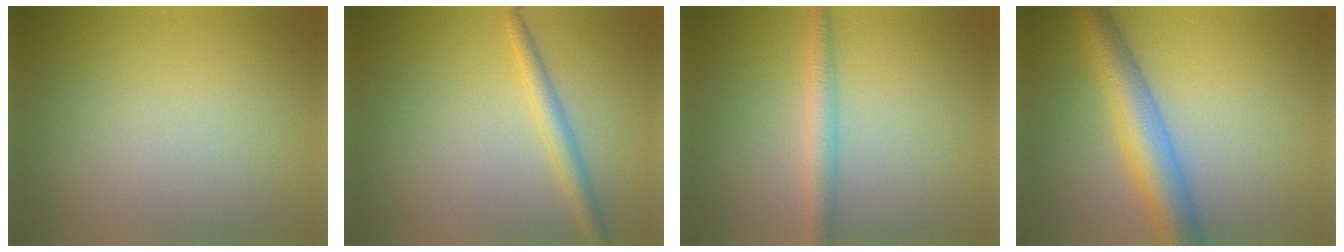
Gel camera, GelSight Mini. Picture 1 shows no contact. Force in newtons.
{"total": 2.2, "press": 2.2, "slide": 0.0}
{"total": 2.6, "press": 2.6, "slide": 0.1}
{"total": 6.1, "press": 6.1, "slide": 0.1}